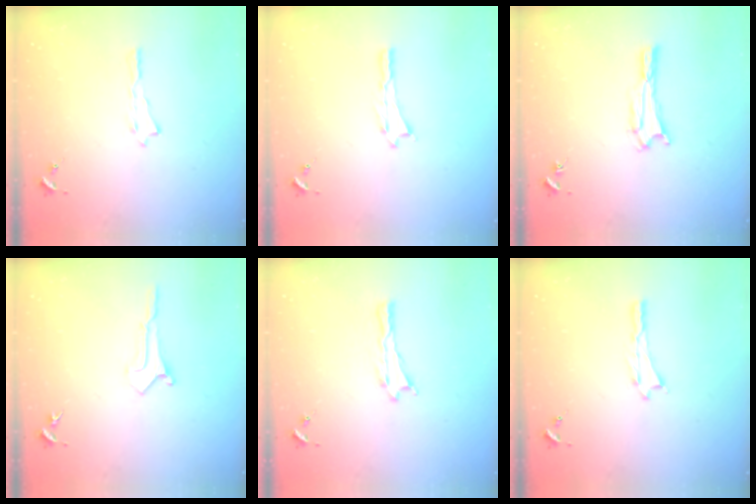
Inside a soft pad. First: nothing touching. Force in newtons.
{"total": 0.0}
{"total": 1.7, "press": 1.7, "slide": 0.3}
{"total": 0.0}
{"total": 0.0}
{"total": 0.0}